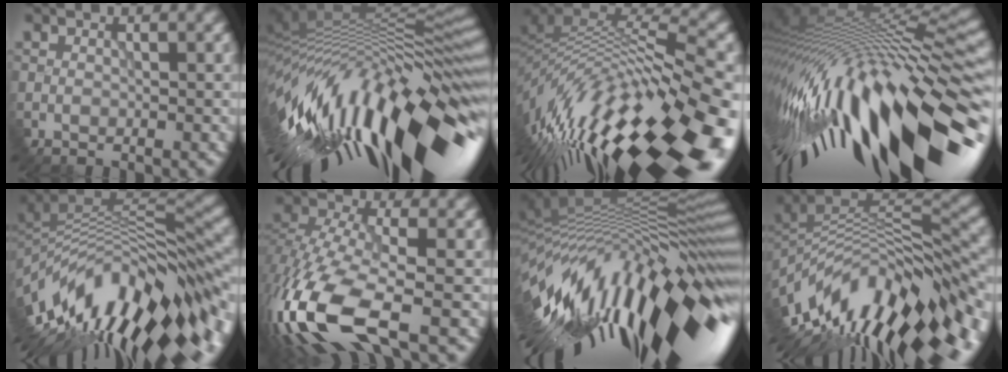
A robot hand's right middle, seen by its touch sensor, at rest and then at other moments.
{"total": 16.3, "force": [-4.8, 5.1, 14.7], "torque": [-0.234, 0.007, -0.081]}
{"total": 14.9, "force": [-5.7, 5.5, 12.6], "torque": [-0.232, 0.009, -0.088]}
{"total": 16.7, "force": [-3.4, 5.8, 15.3], "torque": [-0.272, -0.005, -0.057]}
{"total": 13.7, "force": [-4.4, 5.5, 11.8], "torque": [-0.220, 0.016, -0.066]}
{"total": 12.5, "force": [-6.5, 4.8, 9.5], "torque": [-0.245, -0.026, -0.122]}
{"total": 16.5, "force": [-4.0, 5.3, 15.1], "torque": [-0.241, 0.006, -0.071]}
{"total": 14.1, "force": [-5.9, 6.0, 11.3], "torque": [-0.224, 0.012, -0.093]}